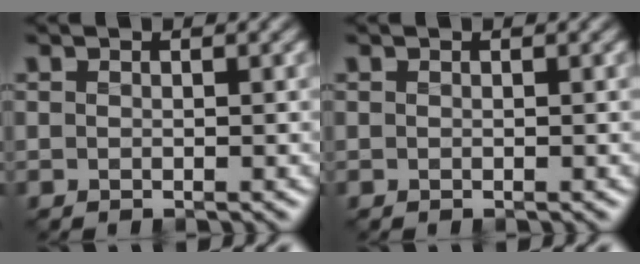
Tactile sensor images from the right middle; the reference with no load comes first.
{"total": 0.0}